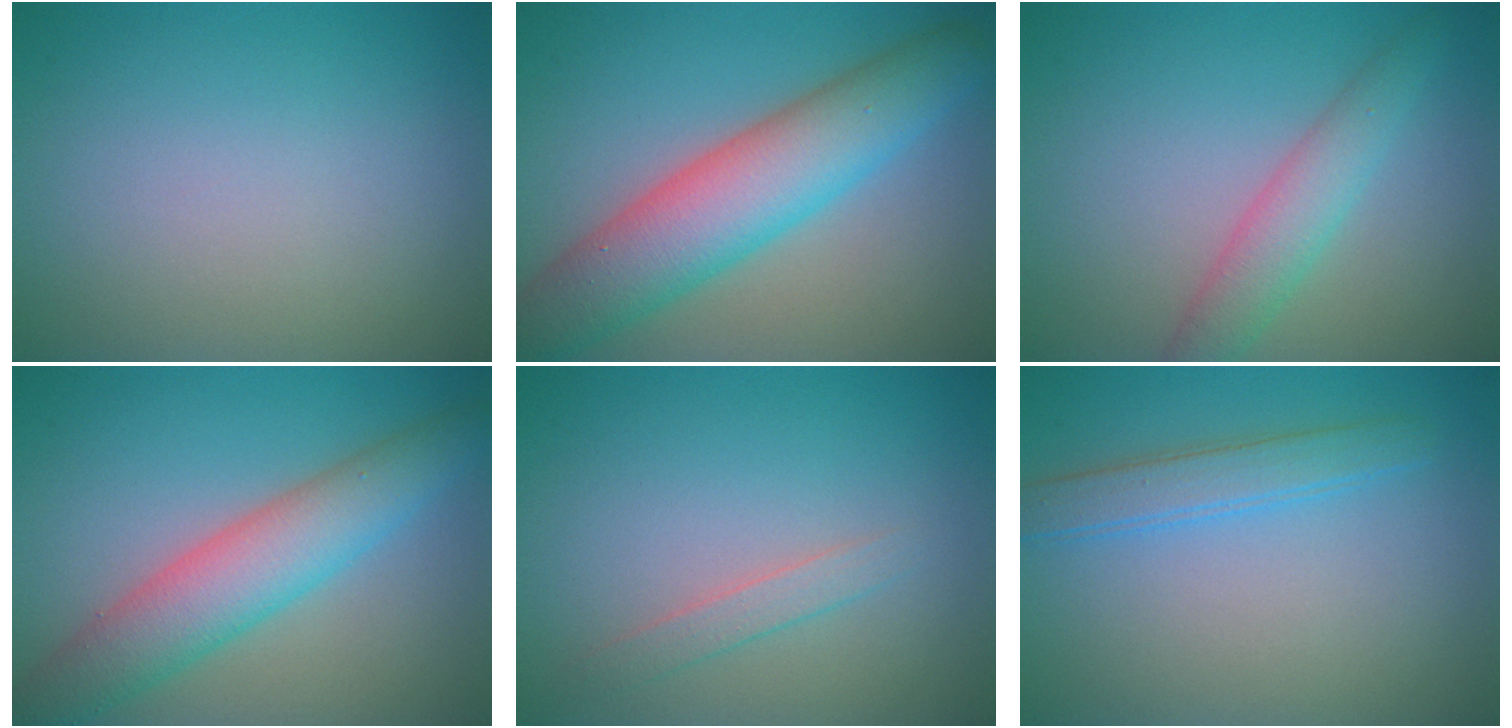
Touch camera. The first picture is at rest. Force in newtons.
{"total": 8.7, "press": 8.7, "slide": 0.5}
{"total": 3.2, "press": 3.2, "slide": 0.1}
{"total": 6.2, "press": 6.2, "slide": 0.1}
{"total": 1.5, "press": 1.5, "slide": 0.1}
{"total": 2.6, "press": 2.6, "slide": 0.1}